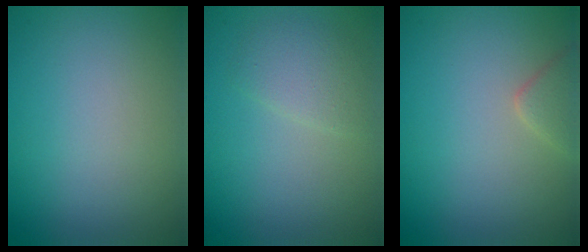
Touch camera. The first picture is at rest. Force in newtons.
{"total": 2.0, "press": 2.0, "slide": 0.1}
{"total": 1.6, "press": 1.6, "slide": 0.1}